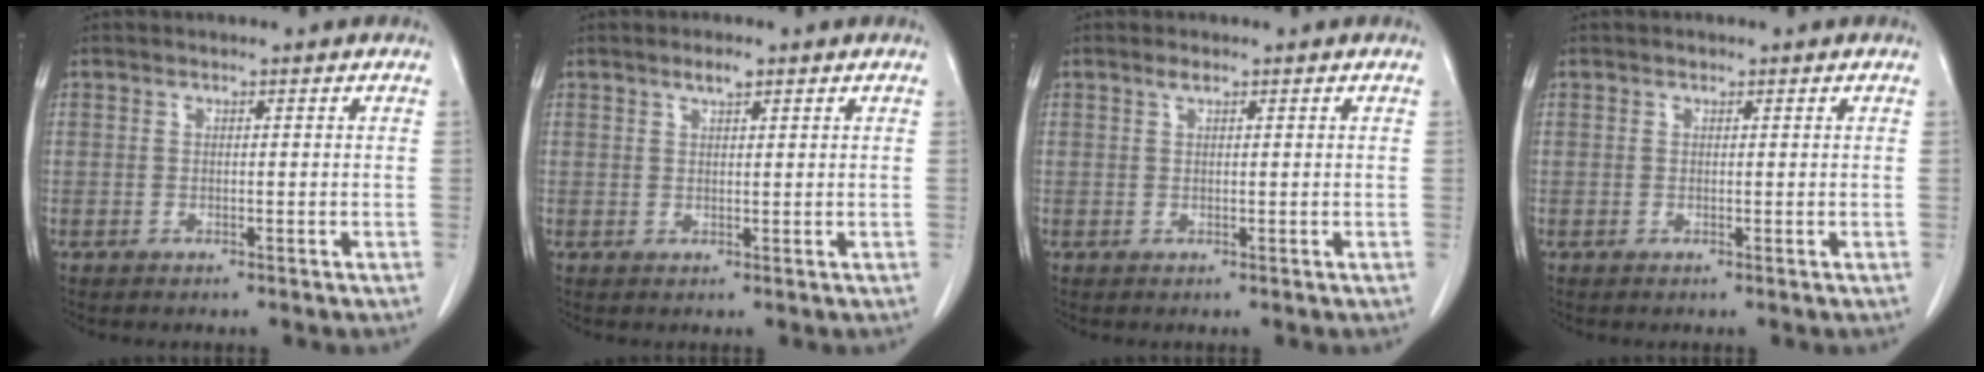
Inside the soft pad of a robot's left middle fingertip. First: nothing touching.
{"total": 1.8, "force": [1.2, 0.4, 1.2], "torque": [-0.025, 0.001, 0.021]}
{"total": 0.9, "force": [0.6, 0.2, 0.6], "torque": [-0.015, 0.001, 0.012]}
{"total": 0.0}